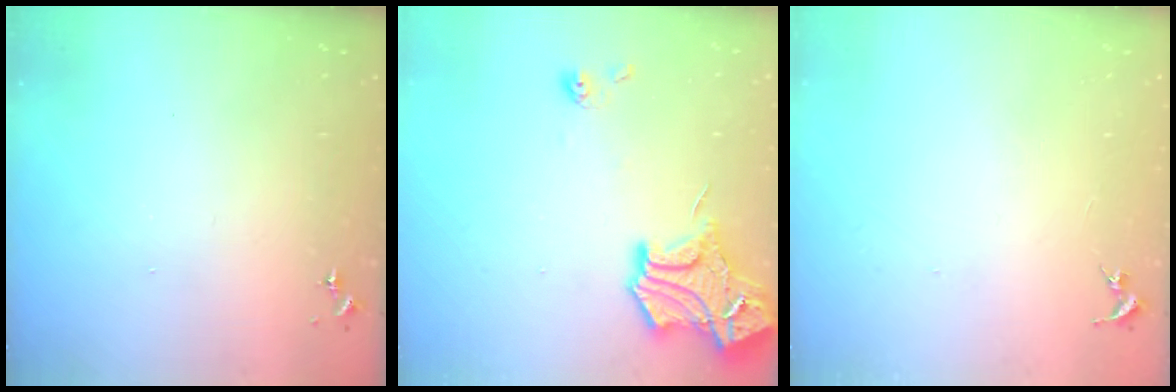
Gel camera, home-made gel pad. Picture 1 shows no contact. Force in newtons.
{"total": 15.5, "press": 15.4, "slide": 1.4}
{"total": 0.0}